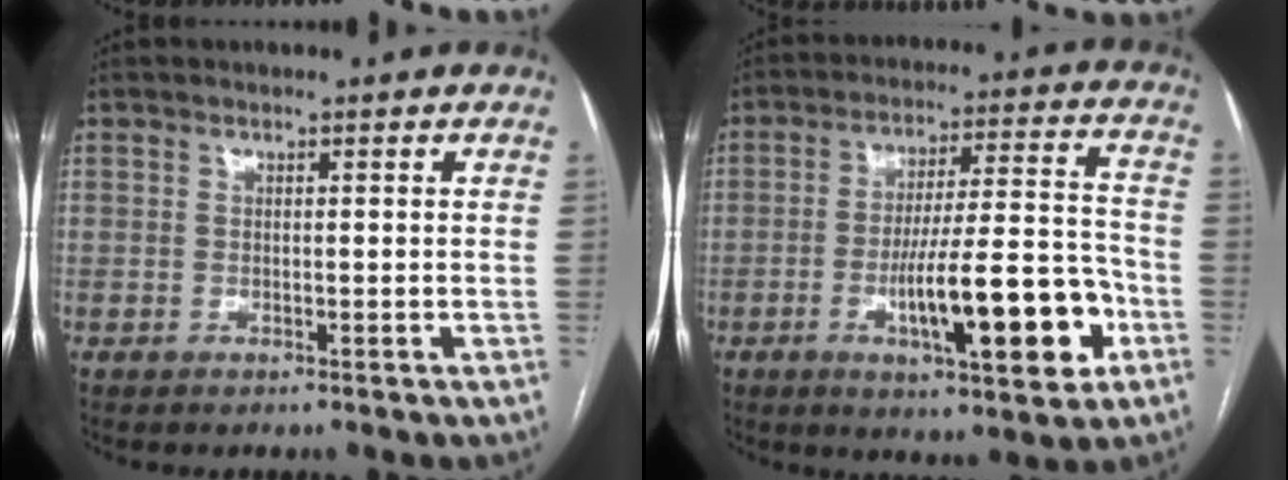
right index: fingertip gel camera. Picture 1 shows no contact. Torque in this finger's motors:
{"motor_torque": [1.23, -0.91, 0.53, 0.21]}